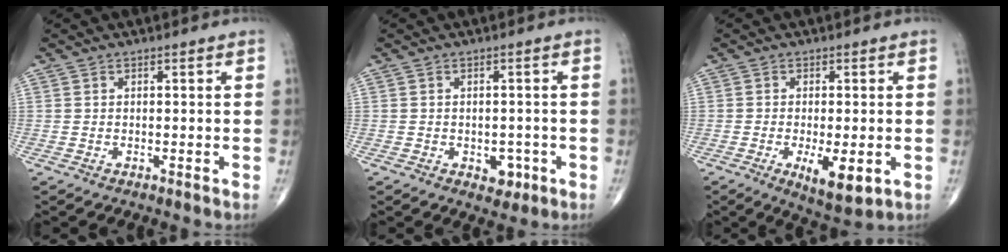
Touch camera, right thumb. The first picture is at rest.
{"total": 3.3, "force": [-1.2, 2.3, 2.0], "torque": [-0.006, 0.005, -0.011]}
{"total": 7.4, "force": [-2.1, 2.6, 6.6], "torque": [-0.104, -0.018, -0.028]}